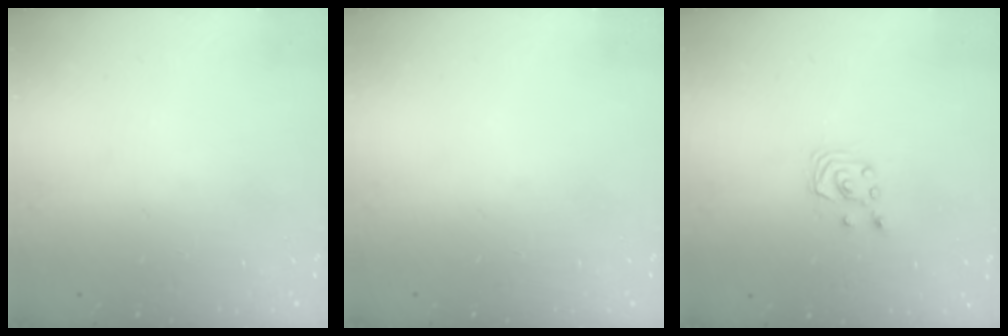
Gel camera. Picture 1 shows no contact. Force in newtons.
{"total": 0.0}
{"total": 2.9, "press": 2.8, "slide": 0.3}